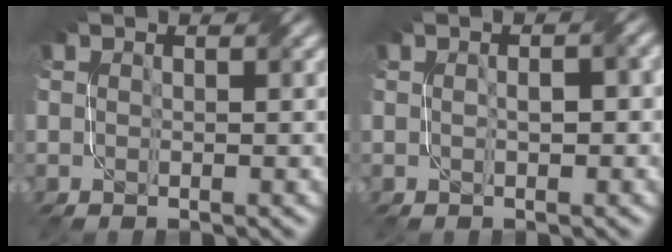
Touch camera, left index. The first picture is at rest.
{"total": 2.0, "force": [0.2, 0.9, 1.8], "torque": [-0.025, -0.002, 0.004]}